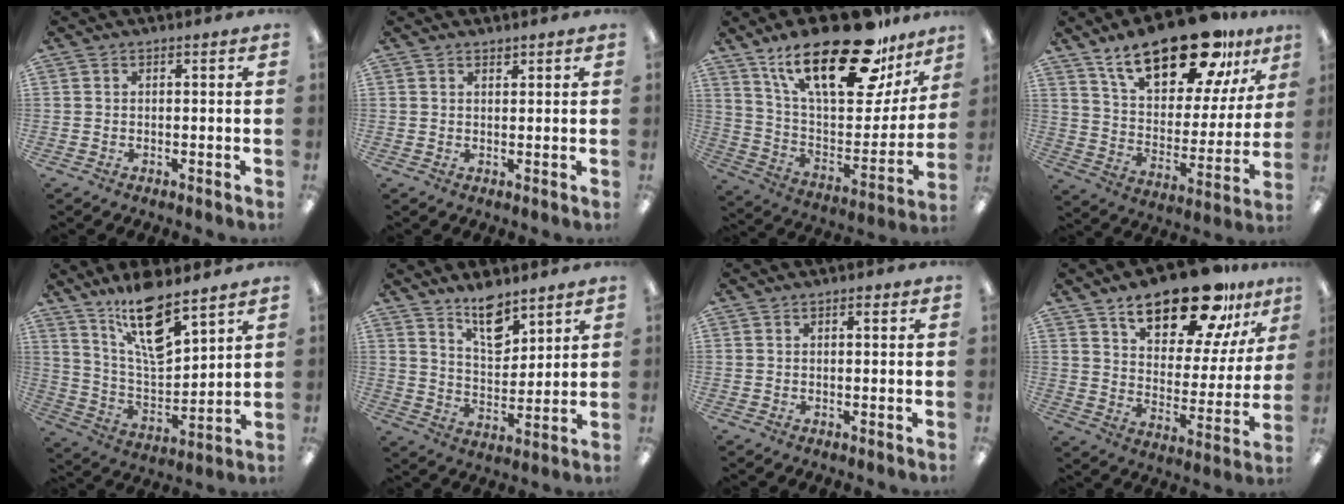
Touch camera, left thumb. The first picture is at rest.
{"total": 1.2, "force": [1.2, 0.4, 0.1], "torque": [-0.003, -0.002, 0.023]}
{"total": 28.6, "force": [18.9, 11.0, 18.6], "torque": [-0.285, -0.113, 0.321]}
{"total": 24.2, "force": [16.7, 10.1, 14.4], "torque": [-0.230, -0.092, 0.284]}
{"total": 16.1, "force": [11.5, 5.1, 10.0], "torque": [-0.182, -0.061, 0.198]}
{"total": 10.7, "force": [8.2, 4.7, 5.0], "torque": [-0.066, -0.052, 0.144]}
{"total": 1.2, "force": [0.7, 0.6, 0.8], "torque": [-0.009, 0.000, 0.009]}
{"total": 20.9, "force": [15.0, 8.3, 12.0], "torque": [-0.188, -0.084, 0.253]}